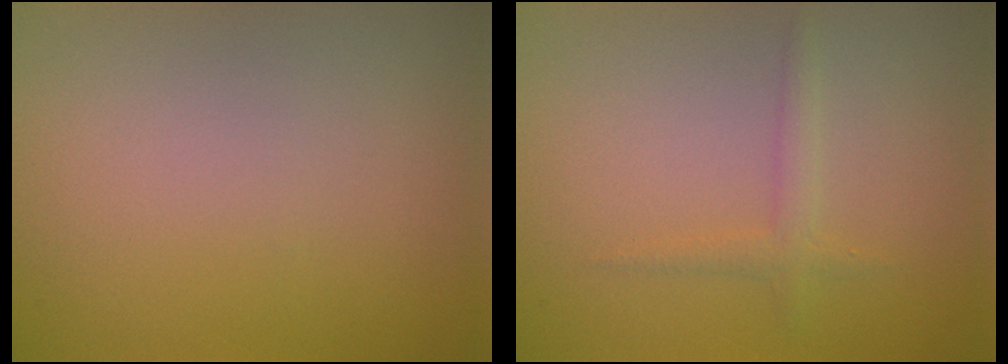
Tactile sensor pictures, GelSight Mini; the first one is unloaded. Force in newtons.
{"total": 1.4, "press": 1.4, "slide": 0.0}